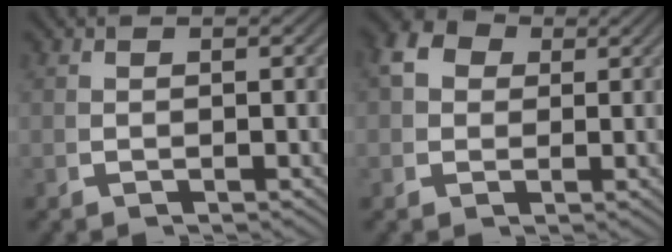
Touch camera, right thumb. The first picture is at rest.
{"total": 6.0, "force": [2.1, 4.8, 3.0], "torque": [-0.062, 0.000, 0.029]}